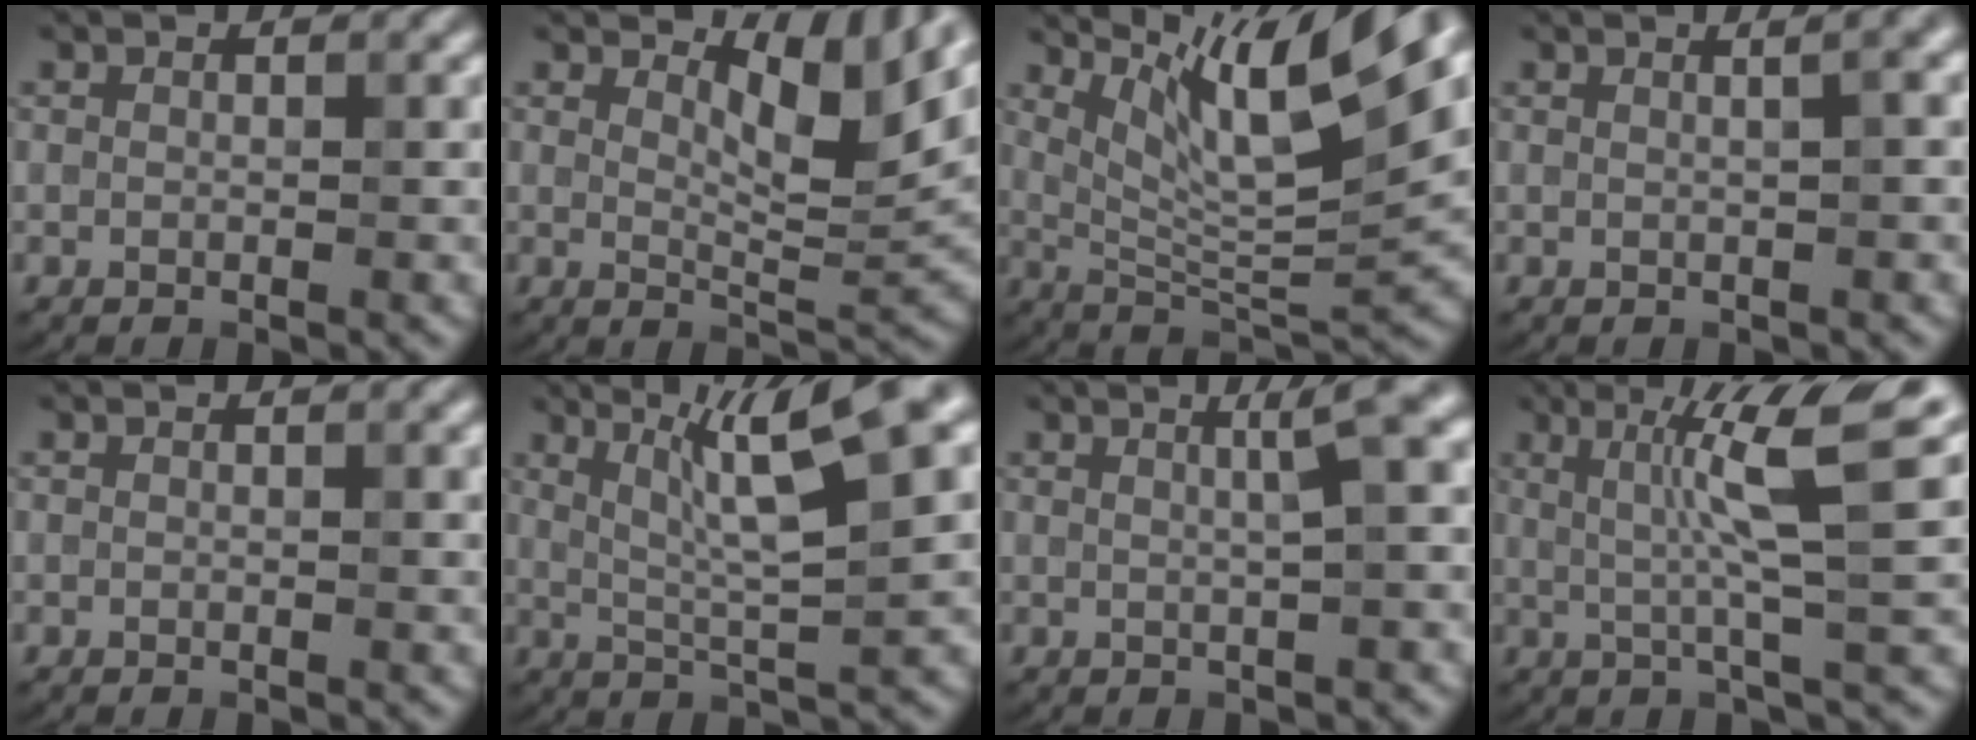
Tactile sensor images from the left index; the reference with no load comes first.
{"total": 5.6, "force": [3.3, 1.6, 4.3], "torque": [-0.069, -0.007, 0.049]}
{"total": 11.6, "force": [6.0, 2.4, 9.6], "torque": [-0.155, 0.004, 0.110]}
{"total": 3.4, "force": [1.2, 1.4, 2.8], "torque": [-0.015, 0.015, -0.006]}
{"total": 0.7, "force": [0.2, 0.1, 0.6], "torque": [-0.006, 0.001, 0.003]}
{"total": 8.9, "force": [3.6, 1.5, 8.0], "torque": [-0.125, 0.014, 0.065]}
{"total": 3.4, "force": [1.0, 0.5, 3.2], "torque": [-0.037, 0.014, 0.013]}
{"total": 8.1, "force": [2.2, 1.2, 7.8], "torque": [-0.119, 0.012, 0.033]}